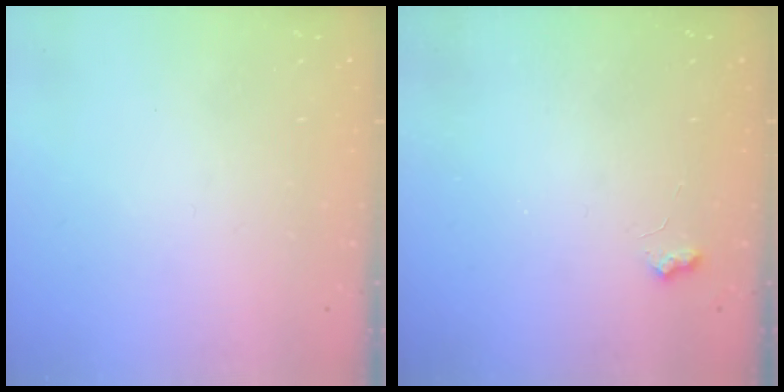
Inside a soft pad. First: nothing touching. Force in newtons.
{"total": 5.1, "press": 5.0, "slide": 0.7}